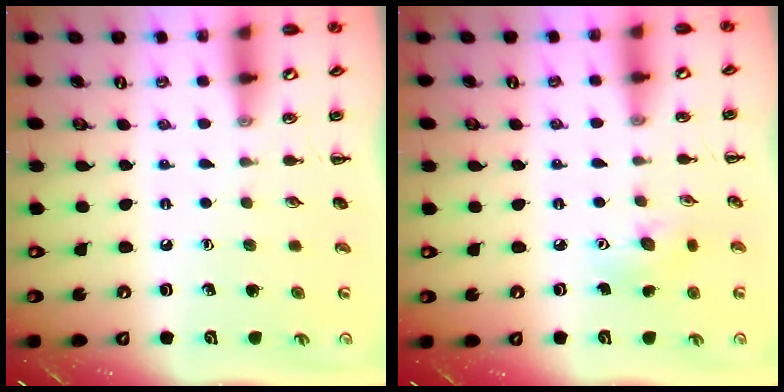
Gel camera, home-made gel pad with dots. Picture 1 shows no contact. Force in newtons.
{"total": 5.6, "press": 5.5, "slide": 1.0}